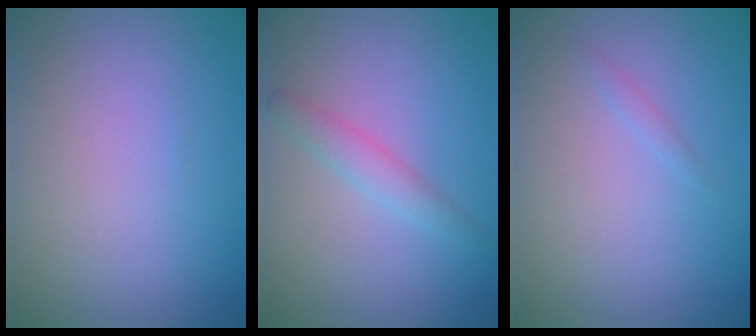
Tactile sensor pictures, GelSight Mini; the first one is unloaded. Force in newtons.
{"total": 1.9, "press": 1.9, "slide": 0.2}
{"total": 0.5, "press": 0.5, "slide": 0.0}